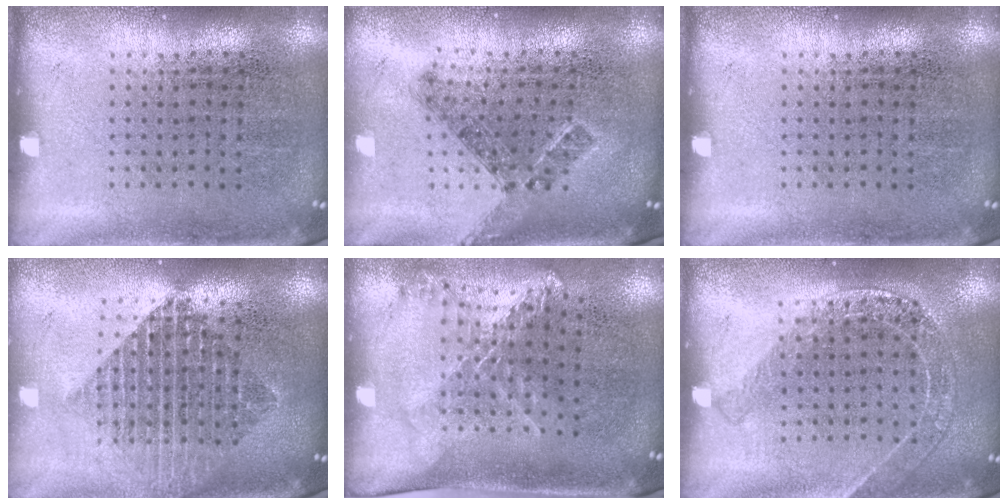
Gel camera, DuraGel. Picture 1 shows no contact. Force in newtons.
{"total": 0.9, "press": 0.8, "slide": 0.4}
{"total": 0.0}
{"total": 2.0, "press": 1.6, "slide": 1.1}
{"total": 1.5, "press": 1.3, "slide": 0.8}
{"total": 1.4, "press": 1.4, "slide": 0.3}